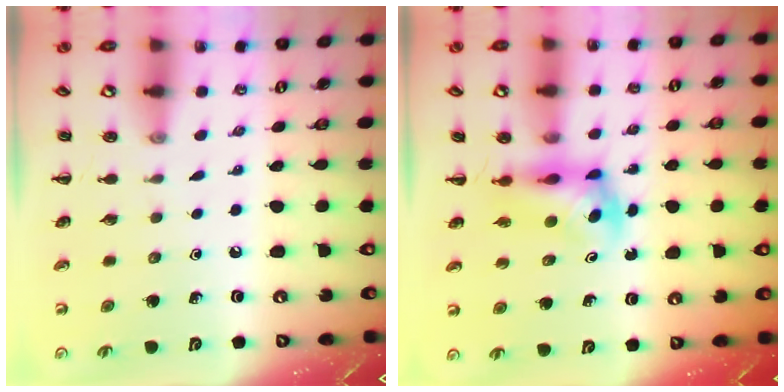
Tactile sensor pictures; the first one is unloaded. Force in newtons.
{"total": 5.5, "press": 5.4, "slide": 0.9}